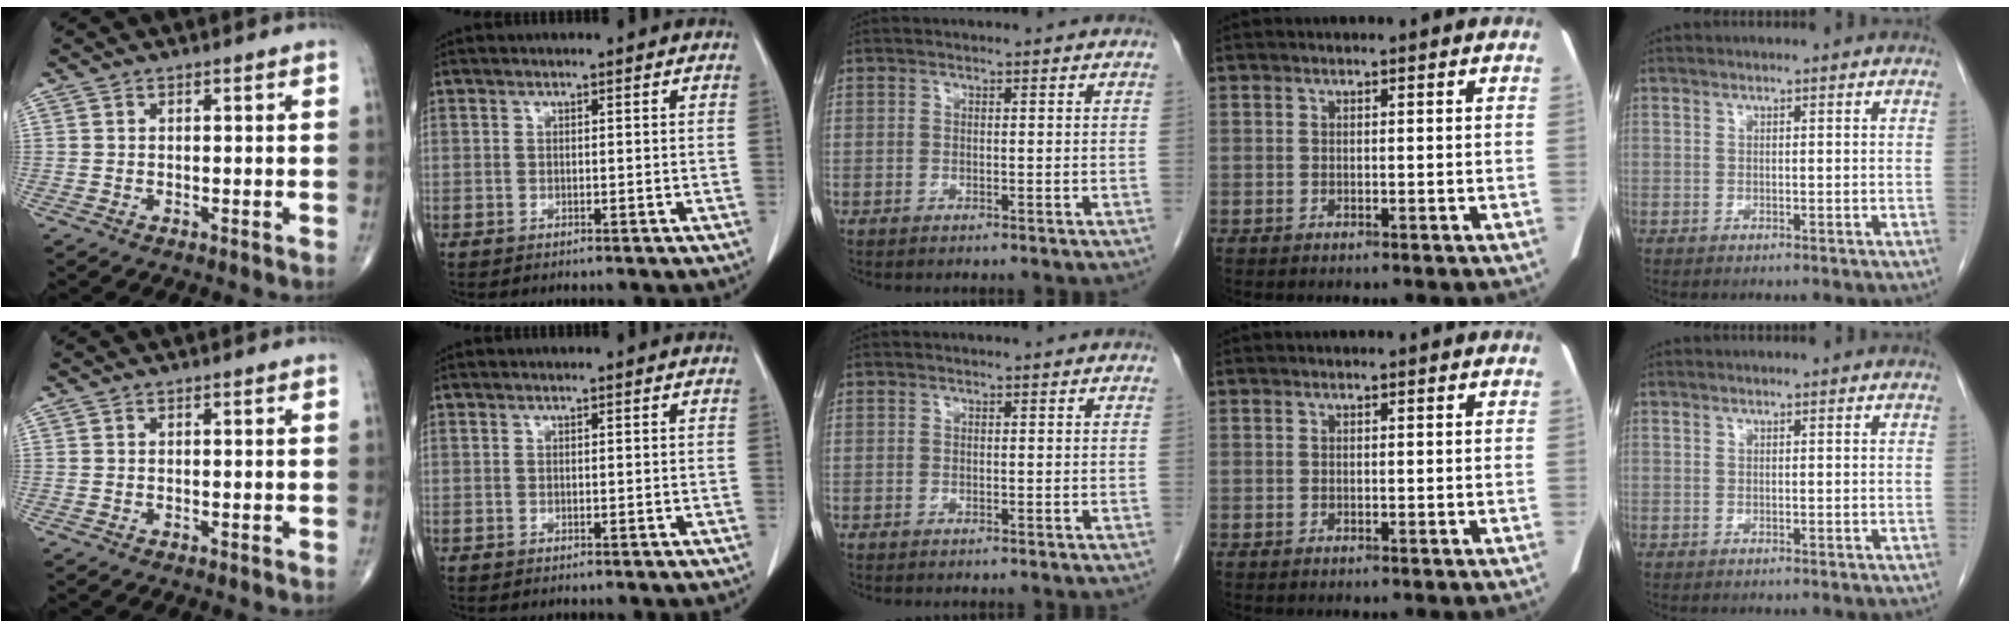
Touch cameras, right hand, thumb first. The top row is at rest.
{}